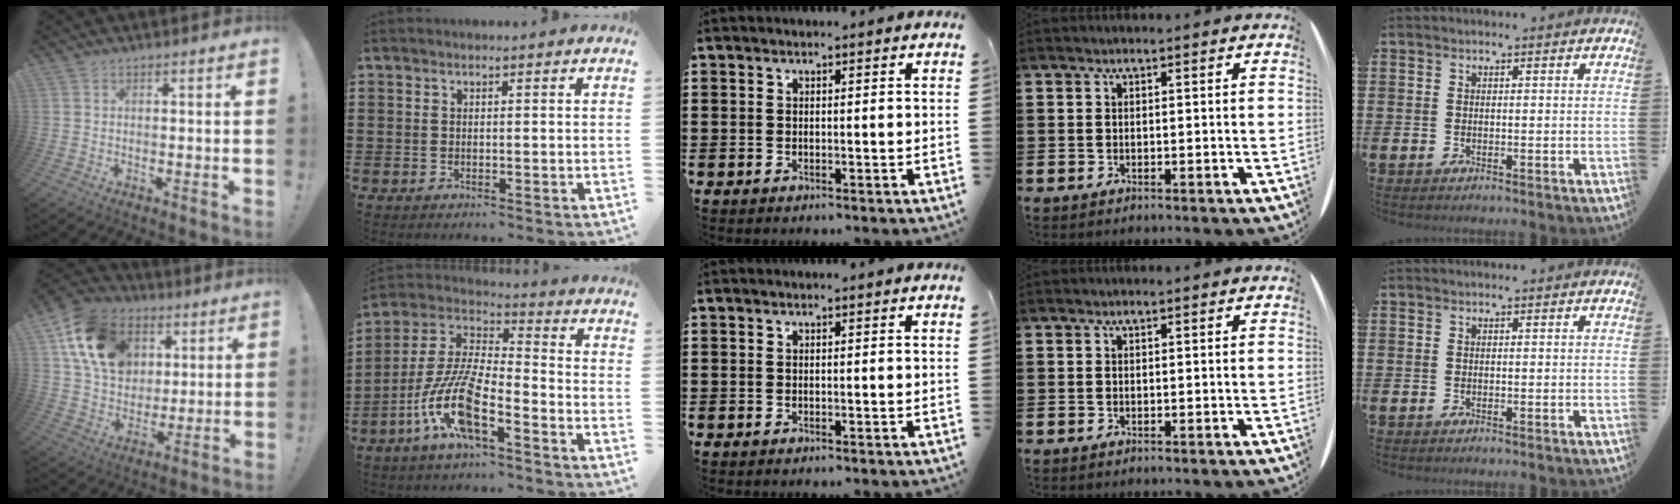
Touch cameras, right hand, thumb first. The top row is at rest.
{"thumb": {"total": 18.6, "force": [7.4, 13.9, 9.9], "torque": [-0.163, -0.014, 0.149]}, "index": {"total": 12.0, "force": [-6.4, 3.2, 9.7], "torque": [-0.228, -0.014, -0.130]}}